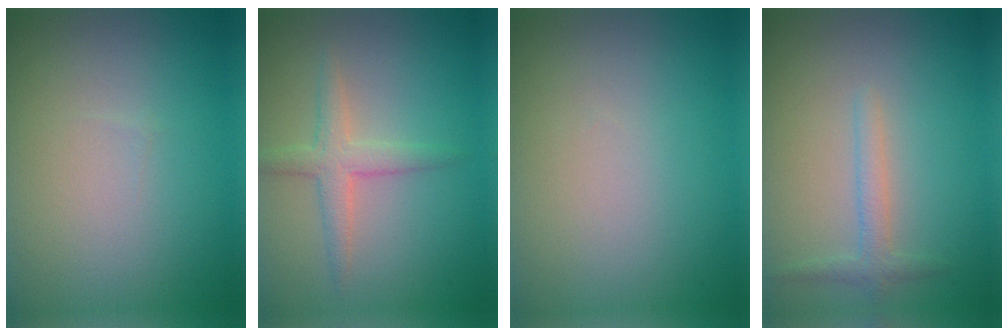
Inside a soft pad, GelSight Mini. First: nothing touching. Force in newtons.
{"total": 2.4, "press": 2.4, "slide": 0.2}
{"total": 0.0}
{"total": 1.6, "press": 1.6, "slide": 0.1}